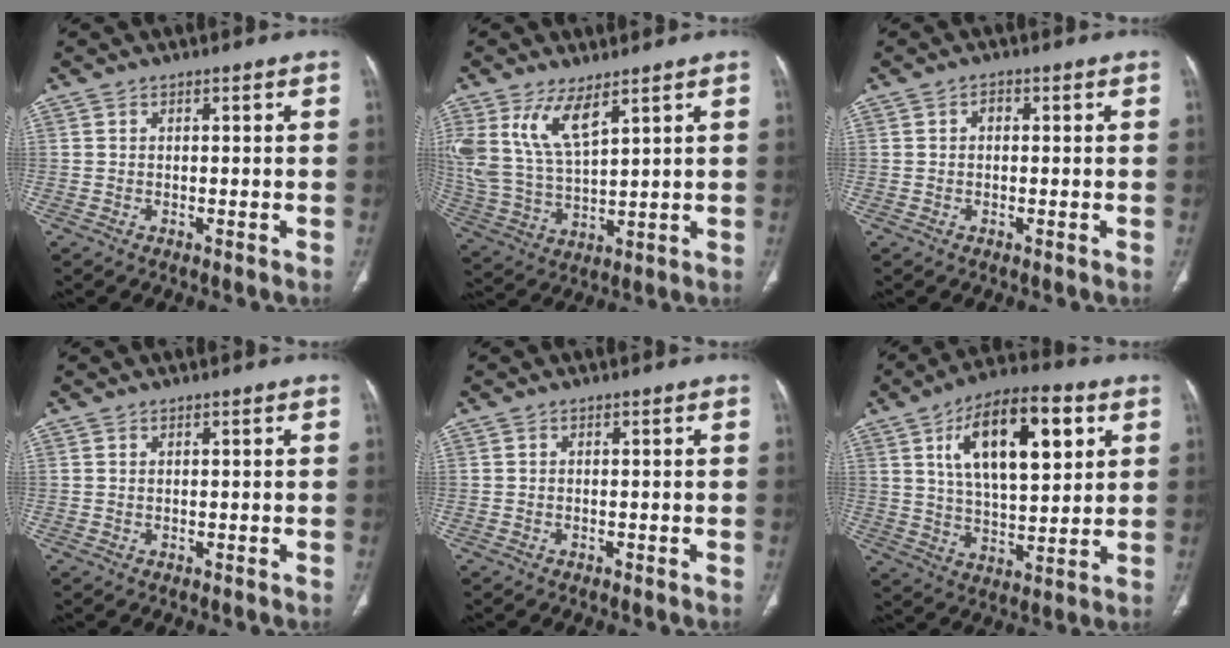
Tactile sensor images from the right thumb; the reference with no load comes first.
{"total": 11.7, "force": [6.4, 4.7, 8.5], "torque": [-0.180, -0.026, 0.144]}
{"total": 1.3, "force": [0.2, 0.9, 0.9], "torque": [-0.010, 0.004, -0.001]}
{"total": 0.0}
{"total": 0.0}
{"total": 19.1, "force": [7.0, 8.5, 15.6], "torque": [-0.226, -0.013, 0.117]}